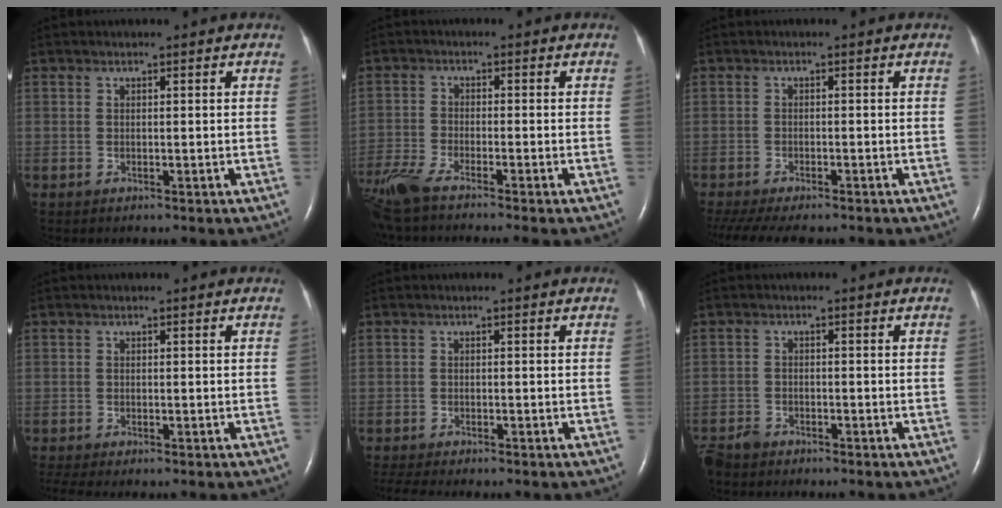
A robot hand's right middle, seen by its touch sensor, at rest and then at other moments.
{"total": 8.3, "force": [-6.9, -0.1, 4.6], "torque": [-0.094, -0.022, -0.125]}
{"total": 11.2, "force": [-9.3, 2.9, 5.5], "torque": [-0.101, -0.011, -0.132]}
{"total": 2.7, "force": [-2.3, 0.3, 1.5], "torque": [-0.029, -0.009, -0.037]}
{"total": 5.1, "force": [-4.4, 0.6, 2.5], "torque": [-0.041, -0.008, -0.067]}
{"total": 3.6, "force": [-3.2, 1.5, 0.8], "torque": [-0.020, -0.005, -0.059]}